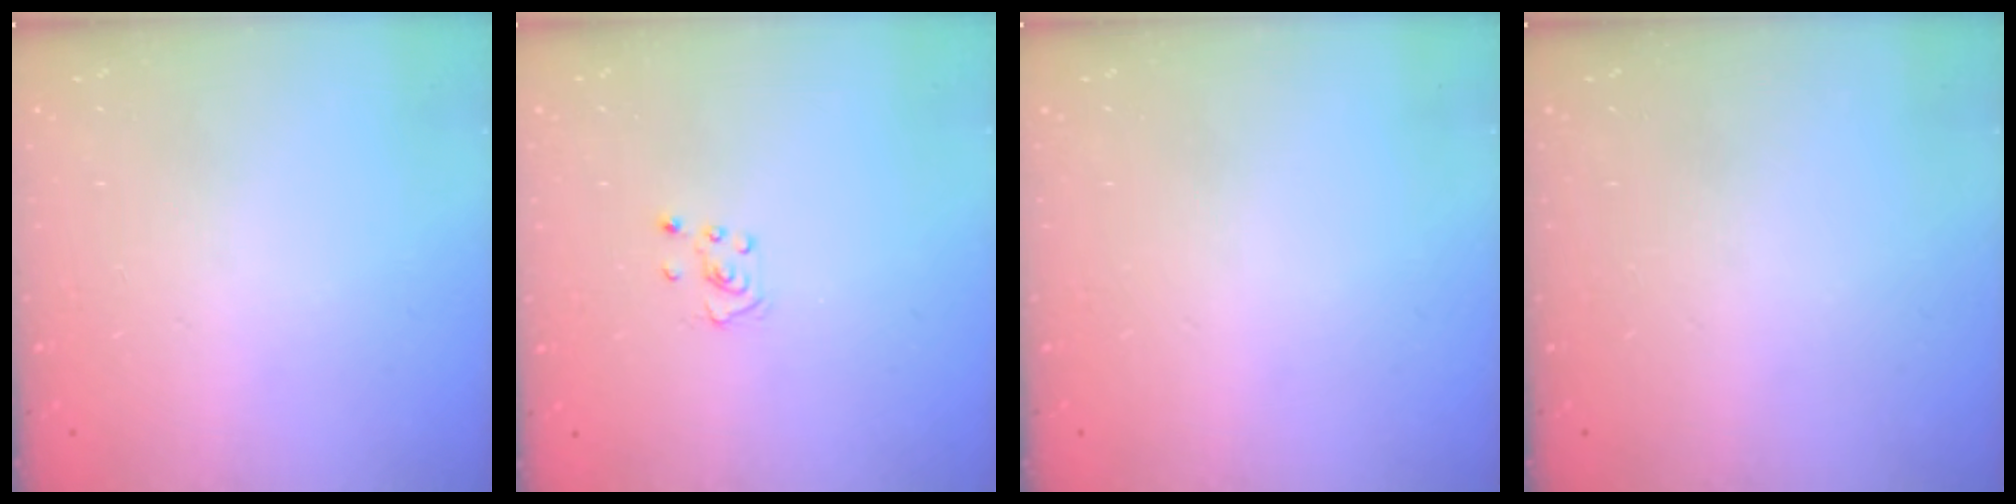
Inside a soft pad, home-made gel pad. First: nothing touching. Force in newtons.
{"total": 2.8, "press": 2.8, "slide": 0.3}
{"total": 0.0}
{"total": 0.0}